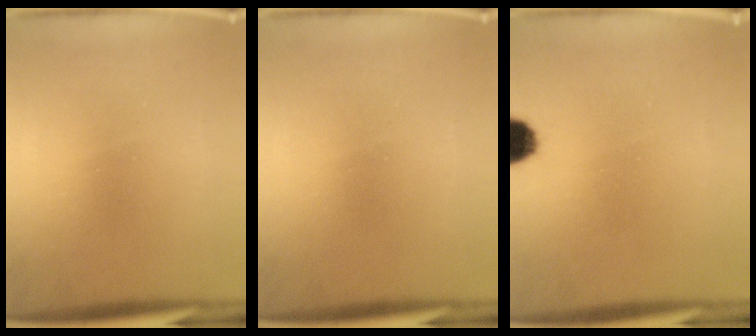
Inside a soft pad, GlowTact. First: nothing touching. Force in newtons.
{"total": 0.0}
{"total": 6.5}